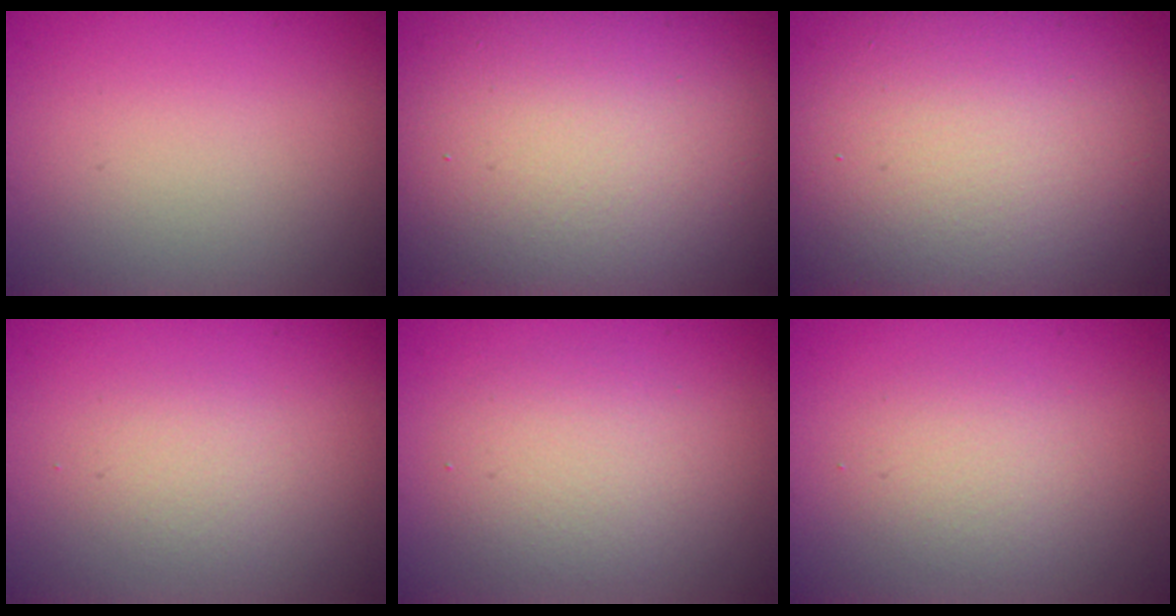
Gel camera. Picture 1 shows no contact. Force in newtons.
{"total": 19.3, "press": 19.3, "slide": 1.0}
{"total": 17.1, "press": 17.1, "slide": 1.0}
{"total": 1.6, "press": 1.6, "slide": 0.1}
{"total": 2.9, "press": 2.9, "slide": 0.2}
{"total": 2.0, "press": 2.0, "slide": 0.2}